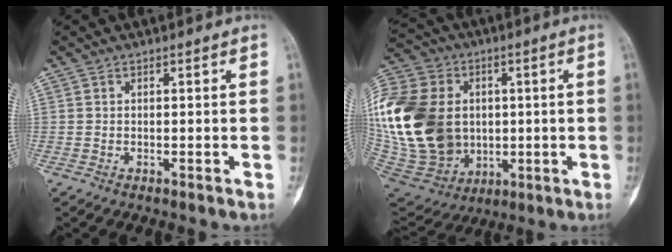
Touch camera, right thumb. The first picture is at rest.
{"total": 33.2, "force": [1.8, 25.3, 21.5], "torque": [-0.487, 0.024, 0.056]}